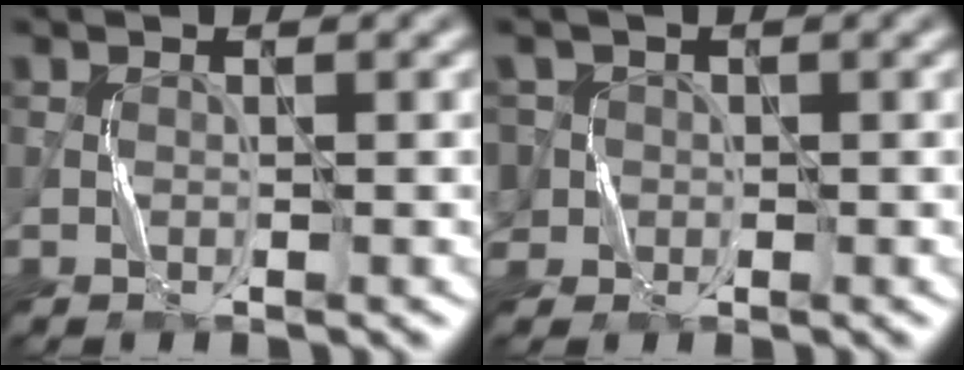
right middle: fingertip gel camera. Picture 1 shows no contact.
{"total": 3.8, "force": [0.2, 3.6, 1.0], "torque": [-0.019, 0.025, -0.013]}